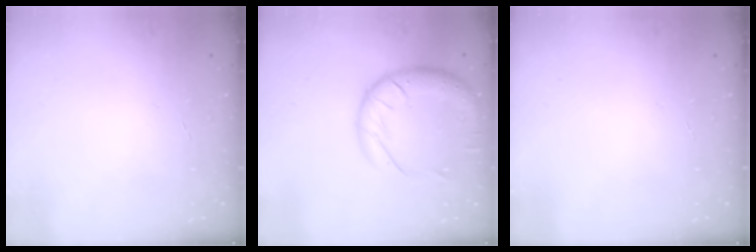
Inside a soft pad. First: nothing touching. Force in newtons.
{"total": 15.9, "press": 15.5, "slide": 3.1}
{"total": 0.0}